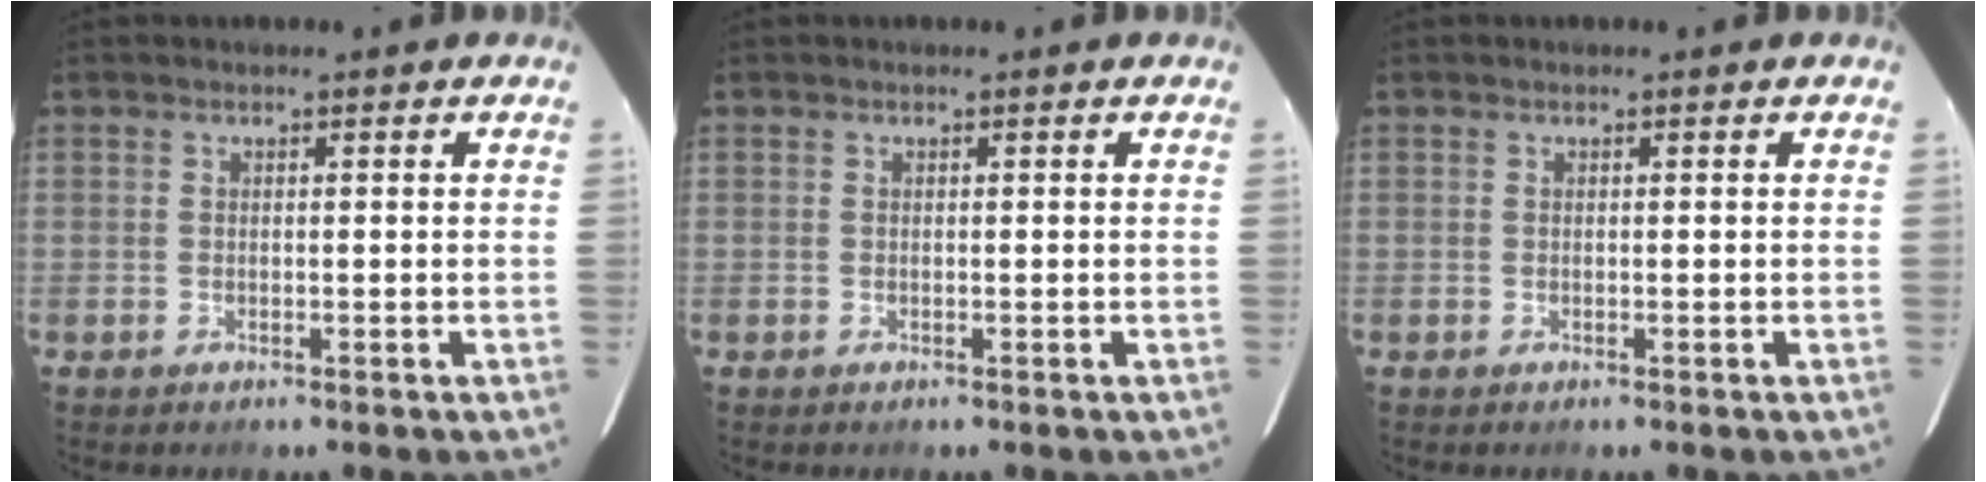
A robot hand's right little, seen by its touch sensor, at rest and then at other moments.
{"total": 0.0}
{"total": 0.0}